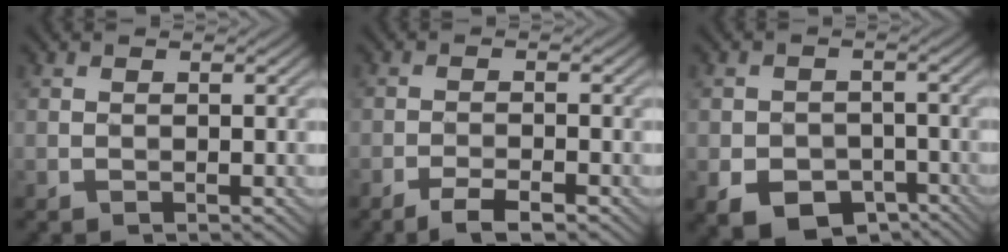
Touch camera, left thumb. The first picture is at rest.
{"total": 3.2, "force": [-2.4, 0.4, 2.0], "torque": [-0.043, 0.006, -0.045]}
{"total": 6.2, "force": [-3.4, 4.5, 2.7], "torque": [-0.053, -0.014, -0.048]}